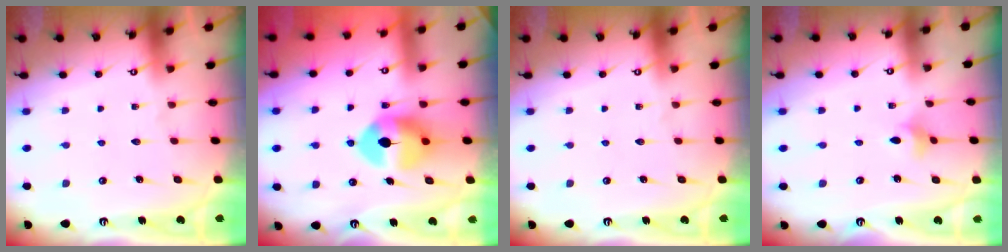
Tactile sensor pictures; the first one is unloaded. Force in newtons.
{"total": 10.0, "press": 9.9, "slide": 1.5}
{"total": 0.0}
{"total": 2.9, "press": 2.9, "slide": 0.6}